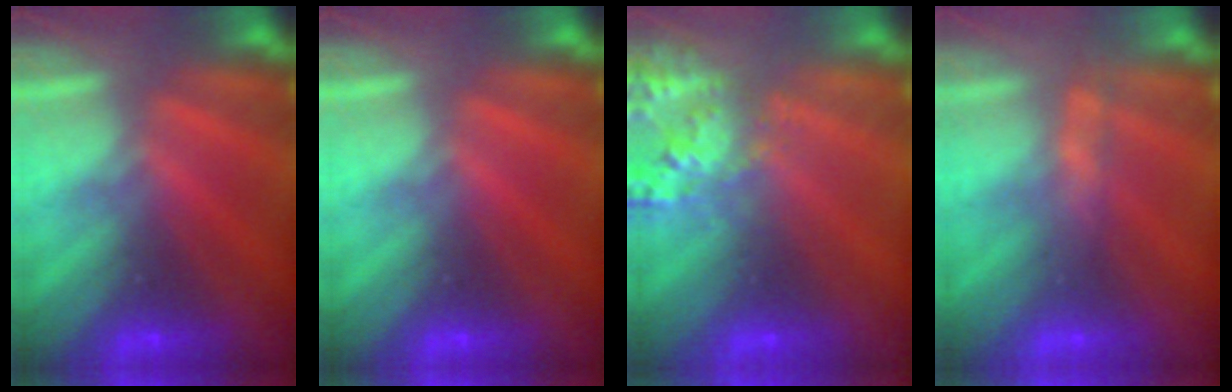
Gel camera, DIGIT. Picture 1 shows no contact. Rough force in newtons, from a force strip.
{"total": 0.0}
{"total": 2.6}
{"total": 2.6}